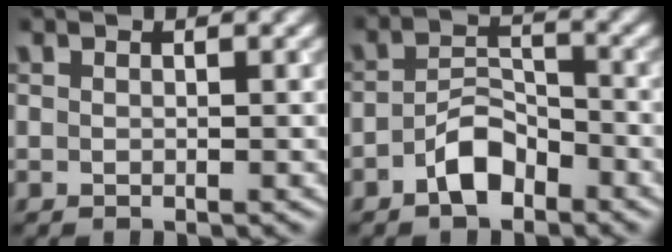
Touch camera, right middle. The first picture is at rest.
{"total": 3.6, "force": [-2.4, 1.8, 2.1], "torque": [-0.033, 0.011, -0.047]}